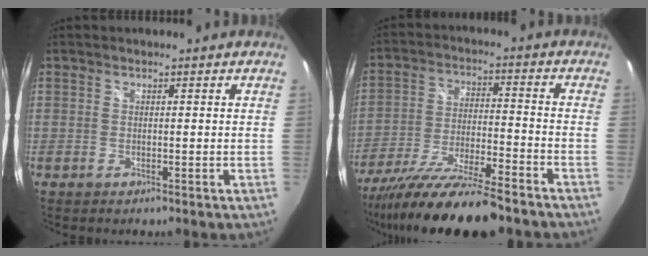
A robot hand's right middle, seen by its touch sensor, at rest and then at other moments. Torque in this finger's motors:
{"motor_torque": [1.11, -1.03, 0.84, 0.21]}